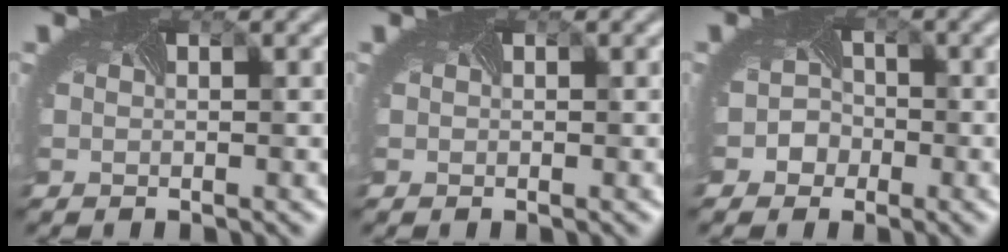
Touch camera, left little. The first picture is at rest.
{"total": 0.0}
{"total": 2.3, "force": [-1.1, 2.0, 0.2], "torque": [0.014, 0.000, -0.022]}